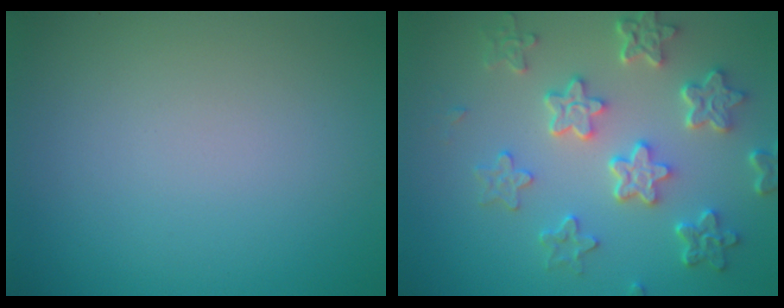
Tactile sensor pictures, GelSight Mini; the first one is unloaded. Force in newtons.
{"total": 6.2, "press": 4.6, "slide": 4.1}